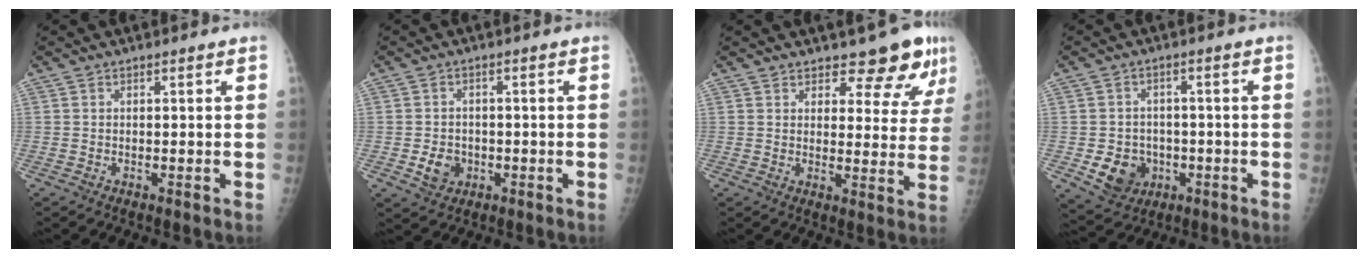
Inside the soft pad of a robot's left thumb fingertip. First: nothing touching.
{"total": 4.5, "force": [-1.2, 3.7, 2.2], "torque": [-0.024, 0.005, -0.015]}
{"total": 9.1, "force": [7.4, 3.6, 3.9], "torque": [-0.016, -0.050, 0.085]}
{"total": 7.8, "force": [-2.1, 6.8, 3.3], "torque": [-0.027, 0.010, -0.022]}